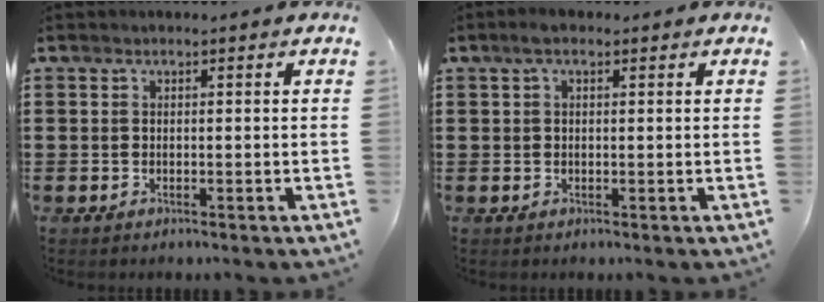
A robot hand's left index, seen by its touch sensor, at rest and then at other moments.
{"total": 2.3, "force": [0.9, 0.9, 1.9], "torque": [-0.039, 0.008, 0.015]}